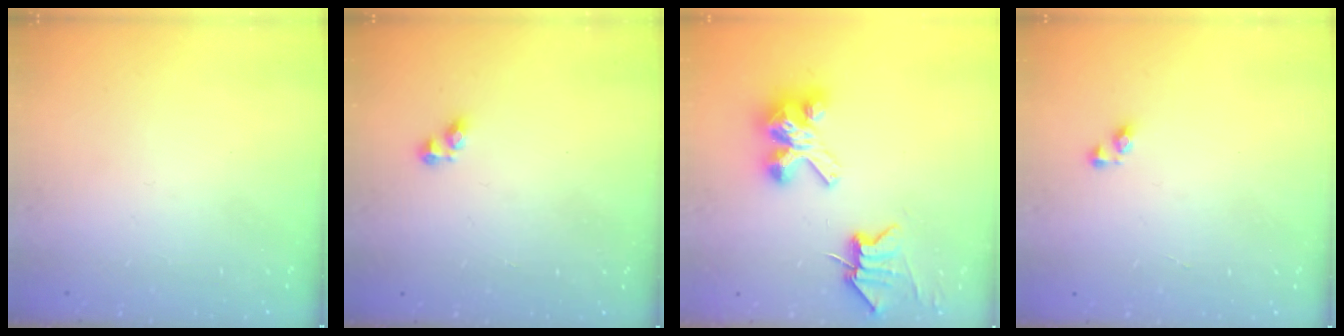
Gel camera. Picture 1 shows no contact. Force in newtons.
{"total": 2.8, "press": 2.8, "slide": 0.3}
{"total": 9.8, "press": 9.8, "slide": 1.0}
{"total": 3.4, "press": 3.4, "slide": 0.3}